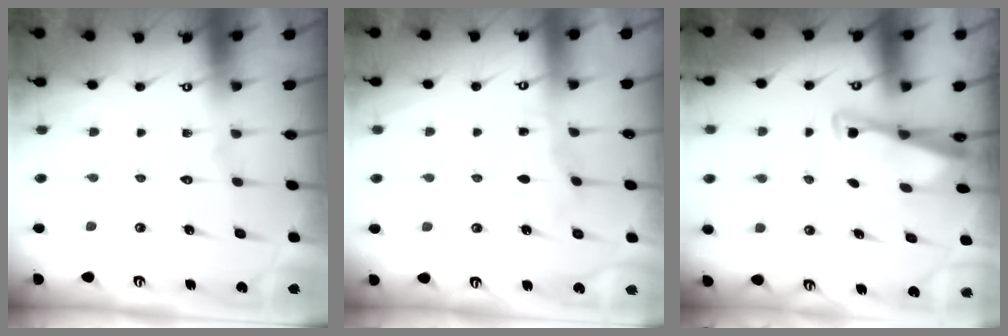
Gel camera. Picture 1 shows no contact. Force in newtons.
{"total": 2.5, "press": 2.5, "slide": 0.3}
{"total": 3.0, "press": 2.9, "slide": 0.3}